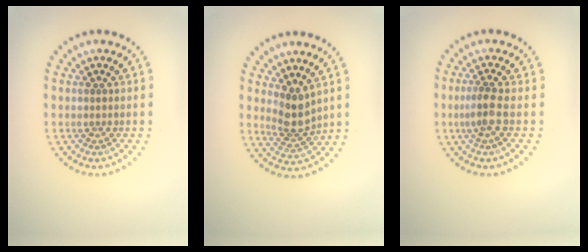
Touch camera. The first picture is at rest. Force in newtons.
{"total": 2.7, "press": 2.1, "slide": 1.7}
{"total": 2.1, "press": 1.6, "slide": 1.4}